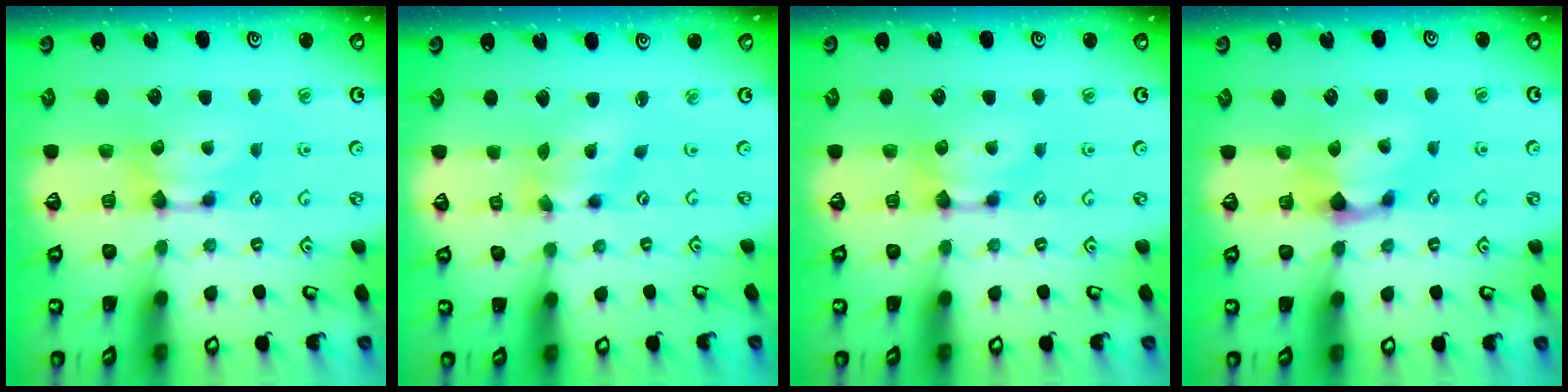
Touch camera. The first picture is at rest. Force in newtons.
{"total": 2.9, "press": 2.4, "slide": 1.6}
{"total": 0.0}
{"total": 1.2, "press": 0.1, "slide": 1.2}